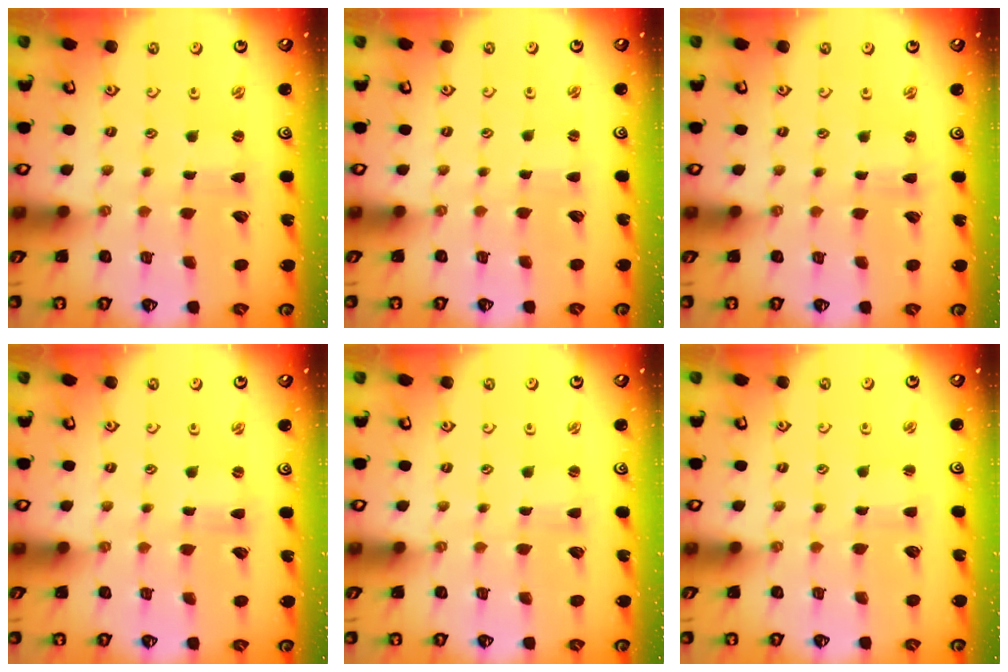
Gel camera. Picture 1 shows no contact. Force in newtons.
{"total": 0.0}
{"total": 0.0}
{"total": 0.0}
{"total": 1.0, "press": 1.0, "slide": 0.1}
{"total": 1.3, "press": 1.3, "slide": 0.3}